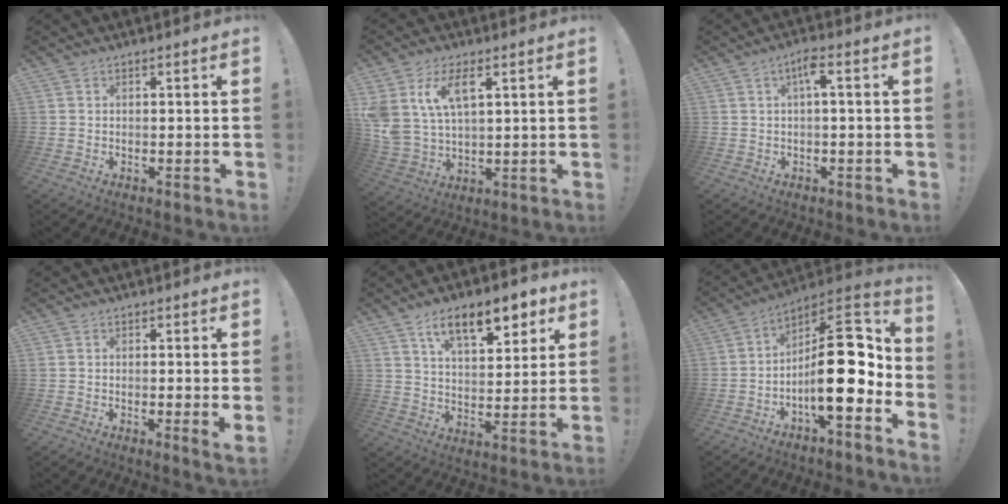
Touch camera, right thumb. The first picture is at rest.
{"total": 11.1, "force": [5.5, 5.8, 7.6], "torque": [-0.163, -0.020, 0.102]}
{"total": 4.5, "force": [0.5, 0.4, 4.4], "torque": [-0.070, -0.003, 0.001]}
{"total": 2.5, "force": [0.5, 0.0, 2.5], "torque": [-0.027, -0.011, 0.007]}
{"total": 14.0, "force": [8.2, 5.9, 9.6], "torque": [-0.139, -0.038, 0.139]}
{"total": 21.0, "force": [-2.8, 7.9, 19.2], "torque": [-0.301, 0.019, -0.039]}